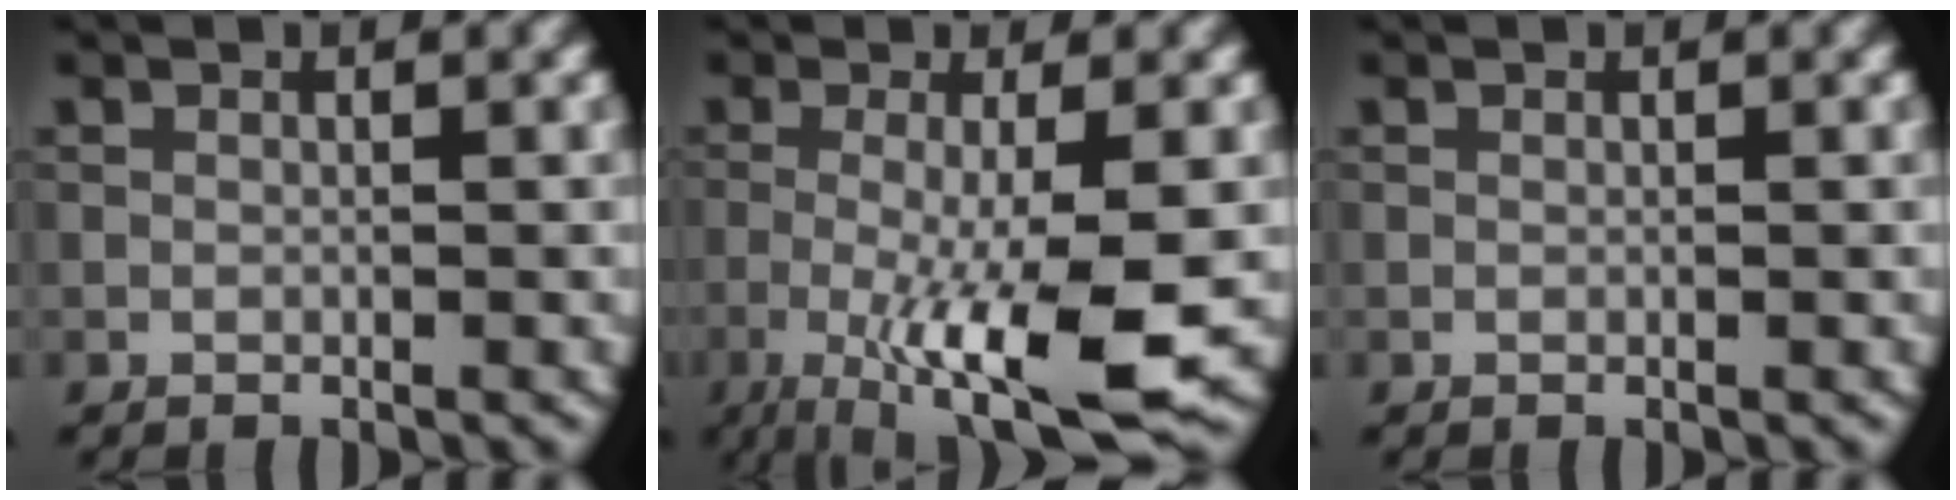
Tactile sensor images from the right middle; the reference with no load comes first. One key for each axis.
{"total": 9.2, "fx": -2.7, "fy": 1.7, "fz": 8.6, "tx": -0.143, "ty": -0.017, "tz": -0.045}
{"total": 0.0}